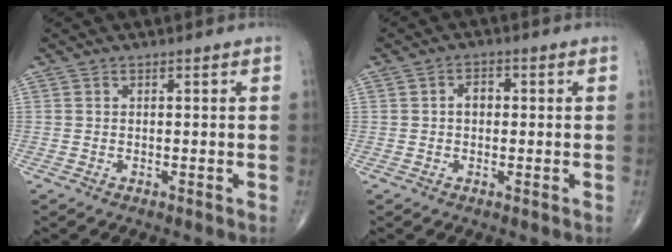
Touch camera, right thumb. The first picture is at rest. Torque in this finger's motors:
{"motor_torque": [0.54, 0.72, 0.33, -0.06, 0.00]}